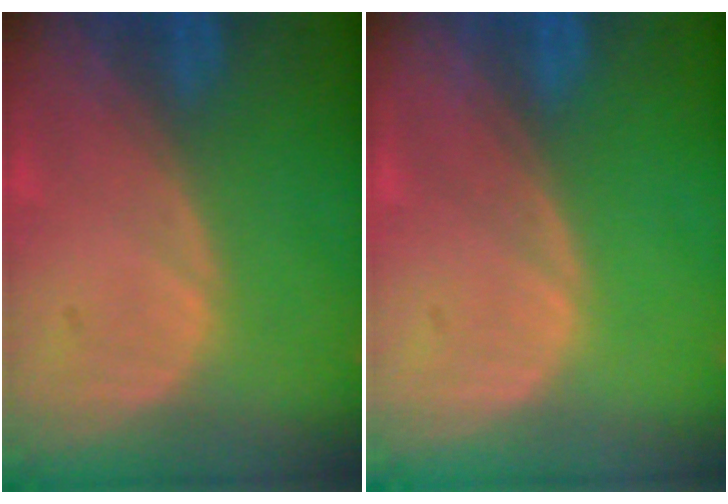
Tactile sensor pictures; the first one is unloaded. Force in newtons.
{"total": 0.0}